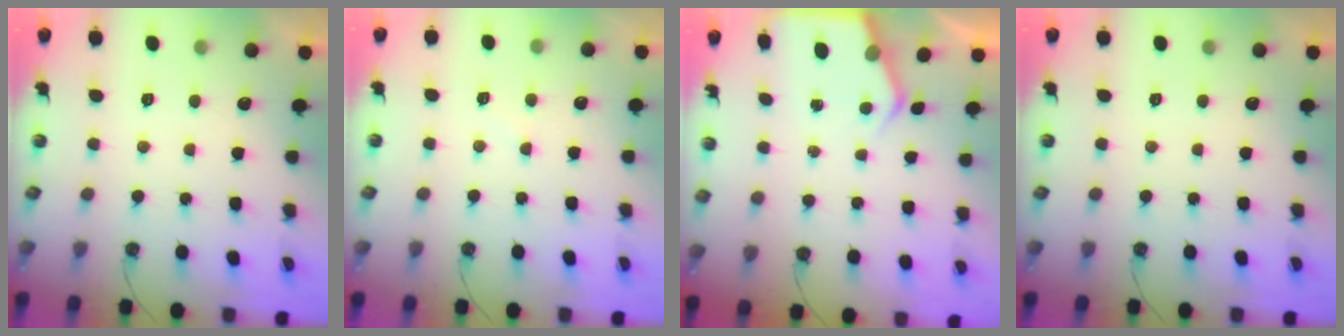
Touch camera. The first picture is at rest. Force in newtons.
{"total": 3.9, "press": 3.8, "slide": 0.5}
{"total": 4.2, "press": 4.1, "slide": 0.5}
{"total": 0.0}